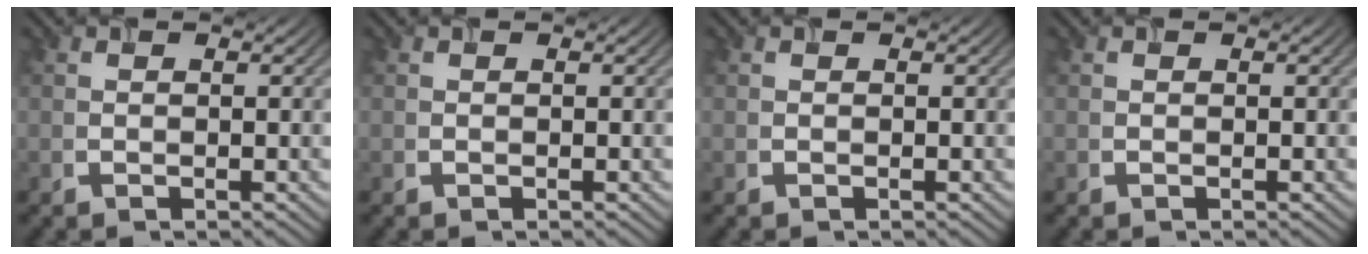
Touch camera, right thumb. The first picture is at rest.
{"total": 0.0}
{"total": 0.0}
{"total": 0.0}